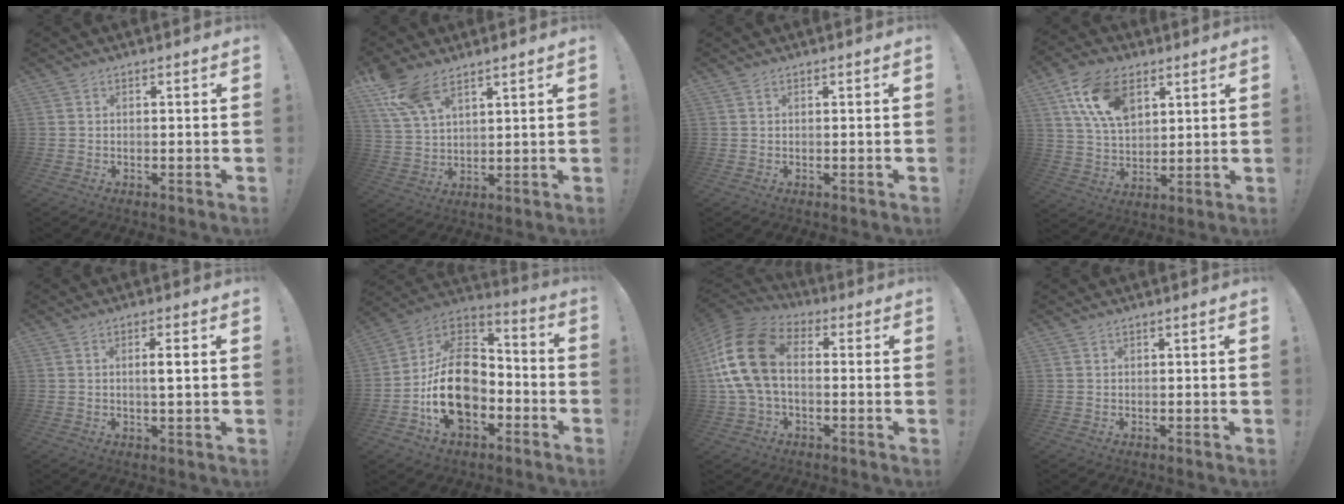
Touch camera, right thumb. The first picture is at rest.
{"total": 9.4, "force": [6.9, 4.0, 5.1], "torque": [-0.104, -0.028, 0.135]}
{"total": 0.0}
{"total": 15.5, "force": [7.3, 9.5, 9.8], "torque": [-0.181, -0.016, 0.141]}
{"total": 3.5, "force": [0.7, 0.4, 3.4], "torque": [-0.050, -0.005, 0.005]}
{"total": 20.5, "force": [-5.2, 14.4, 13.6], "torque": [-0.226, 0.033, -0.078]}
{"total": 17.6, "force": [1.8, 11.0, 13.7], "torque": [-0.275, 0.018, 0.037]}
{"total": 0.0}